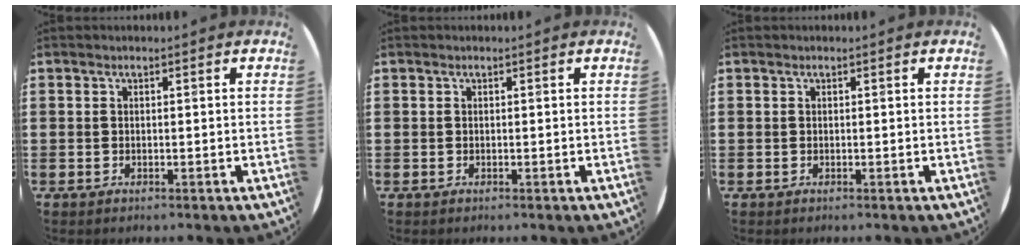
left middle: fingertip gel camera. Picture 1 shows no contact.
{"total": 0.0}
{"total": 0.0}